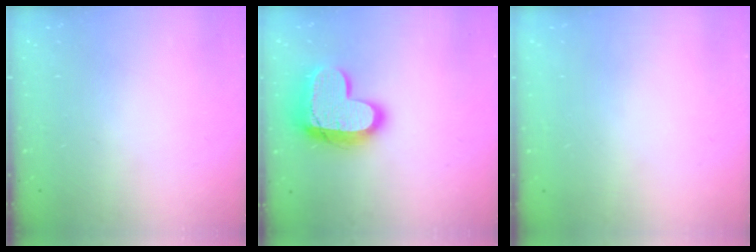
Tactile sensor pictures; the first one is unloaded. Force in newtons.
{"total": 17.0, "press": 16.9, "slide": 1.1}
{"total": 0.6, "press": 0.5, "slide": 0.2}